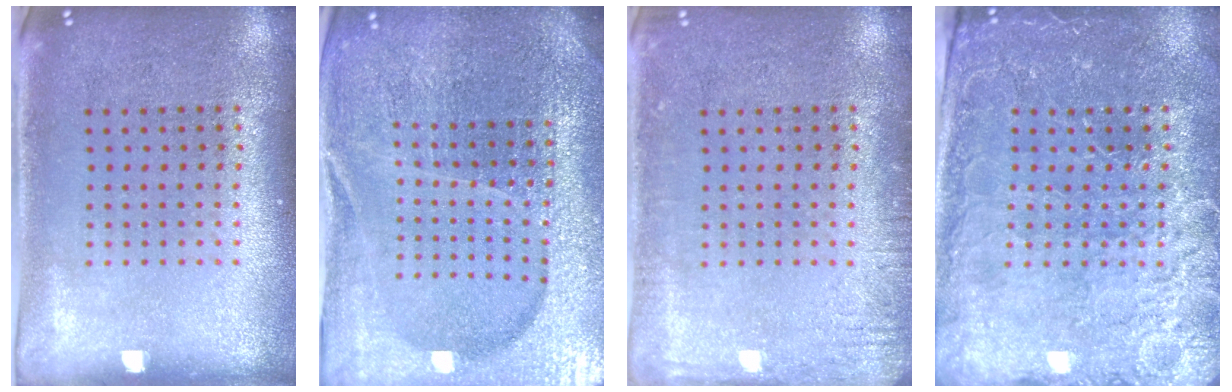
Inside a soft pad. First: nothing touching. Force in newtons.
{"total": 5.6, "press": 5.0, "slide": 2.5}
{"total": 2.0, "press": 1.9, "slide": 0.2}
{"total": 3.4, "press": 3.3, "slide": 0.7}